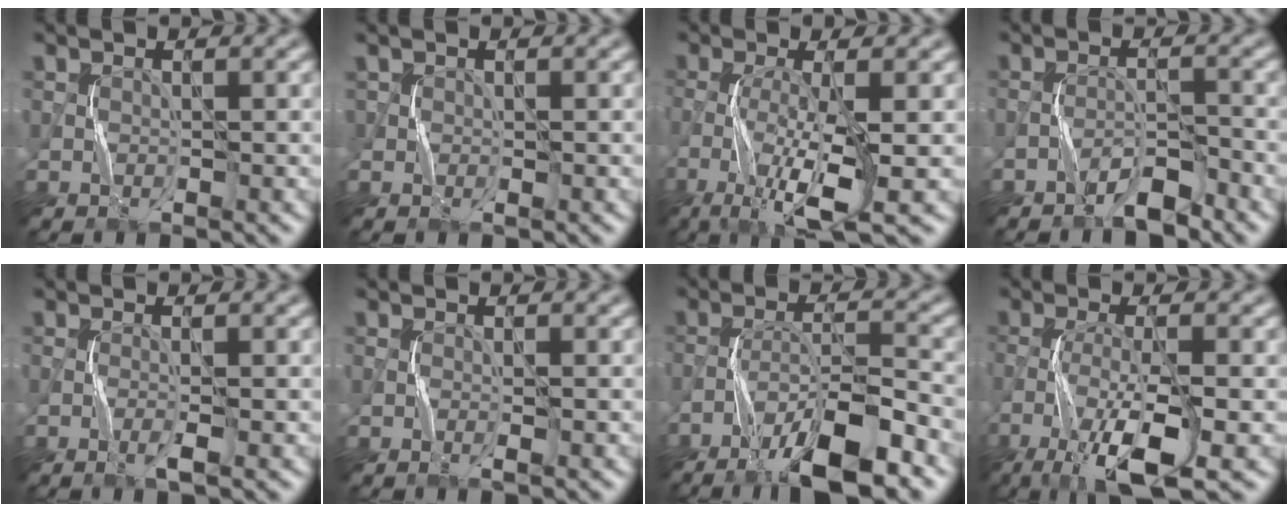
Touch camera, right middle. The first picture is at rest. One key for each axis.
{"total": 1.1, "fx": 0.1, "fy": 0.8, "fz": 0.6, "tx": -0.009, "ty": 0.002, "tz": 0.001}
{"total": 6.2, "fx": -2.2, "fy": 1.2, "fz": 5.7, "tx": -0.114, "ty": -0.004, "tz": -0.049}
{"total": 2.7, "fx": -2.3, "fy": 0.5, "fz": 1.3, "tx": -0.022, "ty": 0.009, "tz": -0.044}
{"total": 1.2, "fx": -0.5, "fy": 0.1, "fz": 1.1, "tx": -0.025, "ty": 0.000, "tz": -0.012}
{"total": 0.7, "fx": -0.2, "fy": 0.1, "fz": 0.7, "tx": -0.014, "ty": -0.002, "tz": -0.005}
{"total": 8.4, "fx": -5.5, "fy": 1.7, "fz": 6.2, "tx": -0.104, "ty": 0.005, "tz": -0.096}
{"total": 7.7, "fx": -3.9, "fy": 1.7, "fz": 6.5, "tx": -0.123, "ty": -0.003, "tz": -0.076}